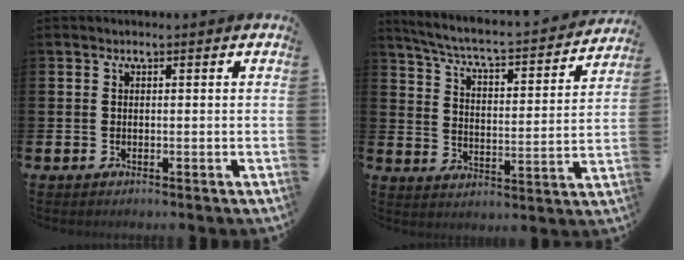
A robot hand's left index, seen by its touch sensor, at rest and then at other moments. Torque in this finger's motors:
{"motor_torque": [0.90, -1.24, 0.15, 0.04]}